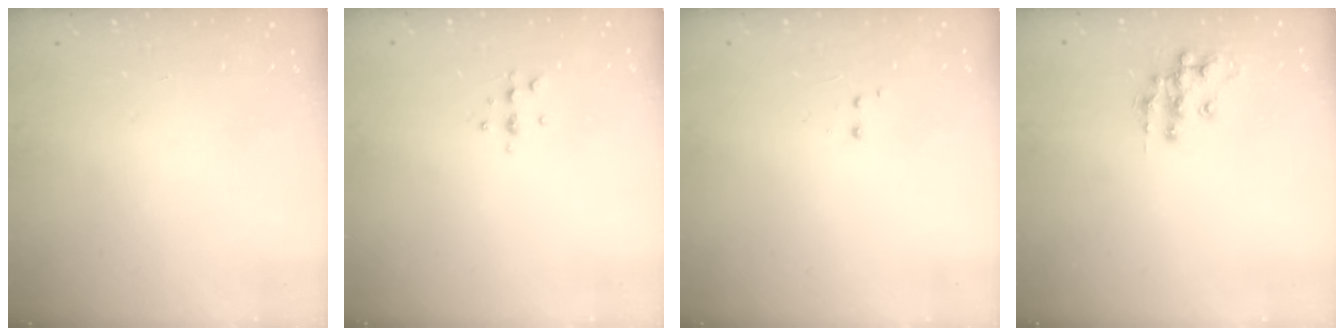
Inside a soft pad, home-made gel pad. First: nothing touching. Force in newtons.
{"total": 5.0, "press": 4.9, "slide": 0.9}
{"total": 2.0, "press": 1.8, "slide": 0.9}
{"total": 11.5, "press": 11.5, "slide": 0.7}